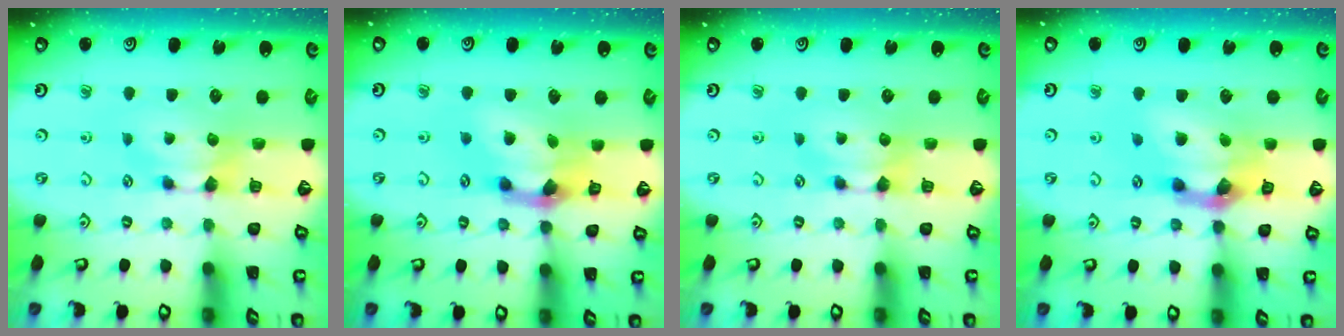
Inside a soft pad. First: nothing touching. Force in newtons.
{"total": 5.6, "press": 5.0, "slide": 2.5}
{"total": 0.0}
{"total": 9.1, "press": 8.8, "slide": 2.5}